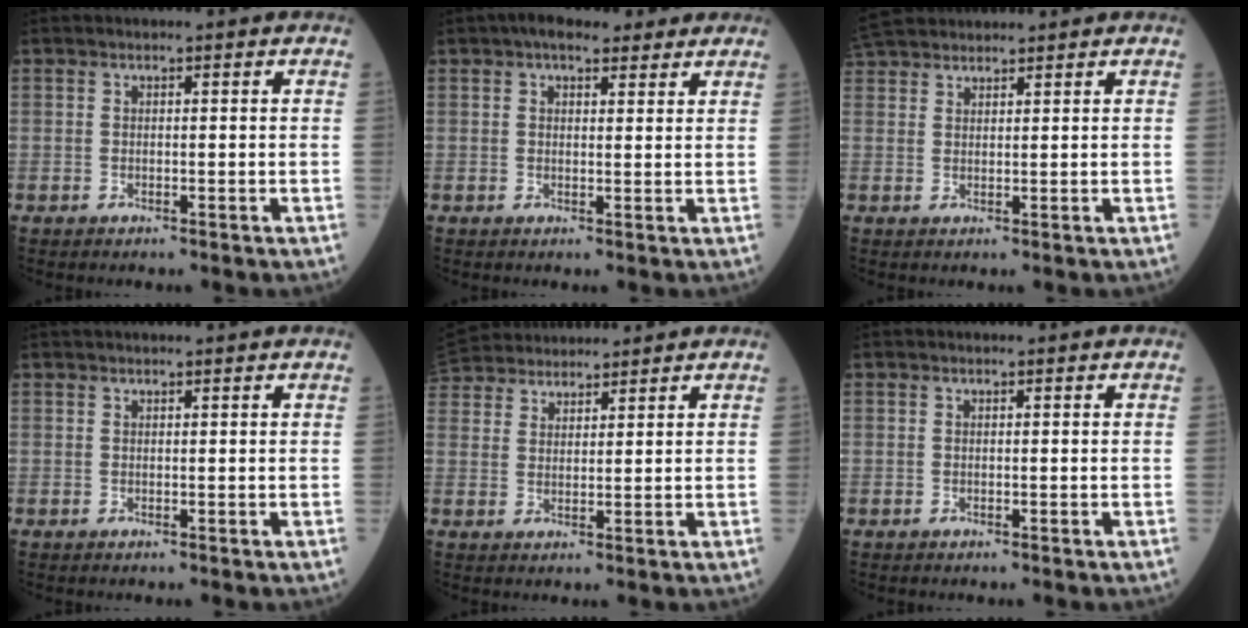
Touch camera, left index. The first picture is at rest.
{"total": 6.0, "force": [4.3, 2.4, 3.4], "torque": [-0.043, 0.031, 0.062]}
{"total": 6.8, "force": [6.3, 1.5, 1.9], "torque": [-0.041, 0.037, 0.119]}
{"total": 2.8, "force": [2.6, -0.1, 1.1], "torque": [-0.010, 0.028, 0.039]}
{"total": 10.0, "force": [9.2, 2.9, 2.4], "torque": [-0.051, 0.044, 0.163]}
{"total": 0.0}